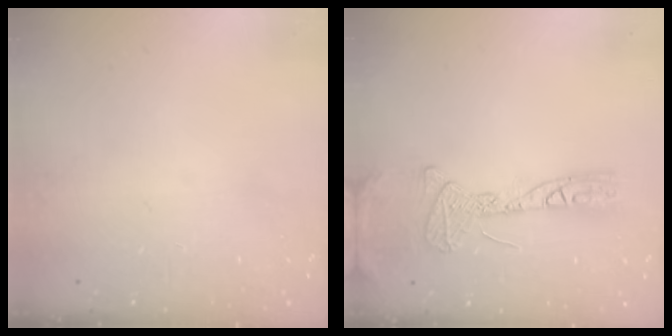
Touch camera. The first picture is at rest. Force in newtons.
{"total": 12.5, "press": 12.3, "slide": 2.3}